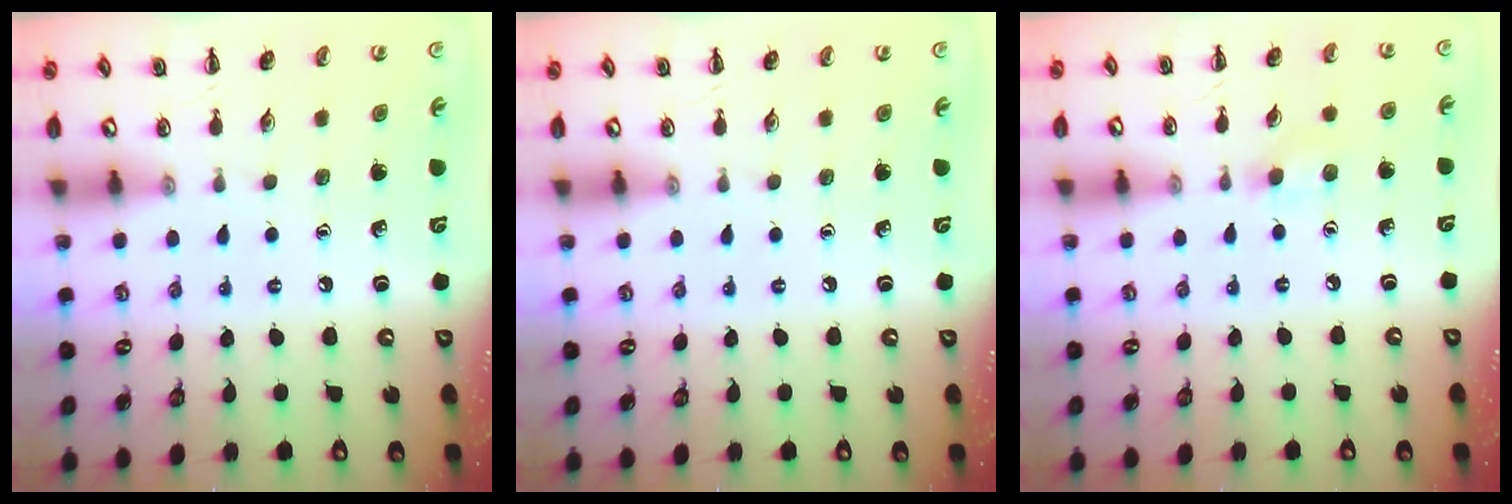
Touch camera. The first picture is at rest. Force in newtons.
{"total": 0.0}
{"total": 6.4, "press": 6.1, "slide": 2.0}